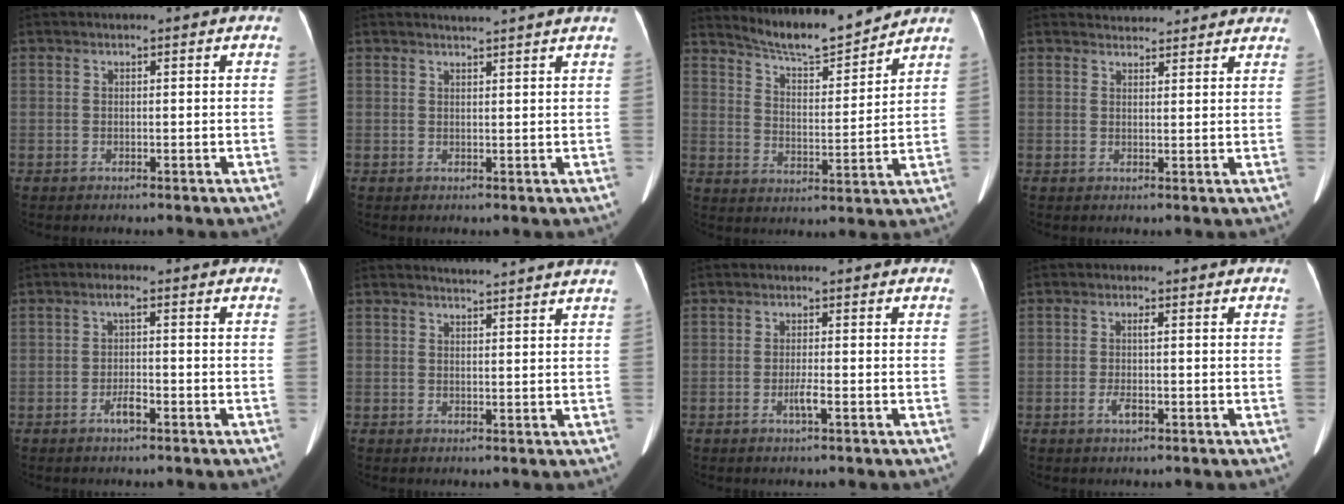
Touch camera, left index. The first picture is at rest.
{"total": 3.8, "force": [3.5, -0.8, 1.2], "torque": [-0.016, 0.007, 0.040]}
{"total": 9.8, "force": [9.6, 0.2, 2.2], "torque": [-0.049, -0.005, 0.161]}
{"total": 7.3, "force": [7.0, 1.9, 1.1], "torque": [-0.001, 0.022, 0.069]}
{"total": 2.6, "force": [-1.3, 0.5, 2.2], "torque": [-0.042, -0.002, -0.024]}
{"total": 6.7, "force": [6.4, -0.8, 1.5], "torque": [-0.020, 0.006, 0.066]}
{"total": 1.8, "force": [-0.8, -0.1, 1.6], "torque": [-0.034, -0.003, -0.014]}
{"total": 2.5, "force": [-0.8, 0.7, 2.3], "torque": [-0.049, -0.002, -0.015]}